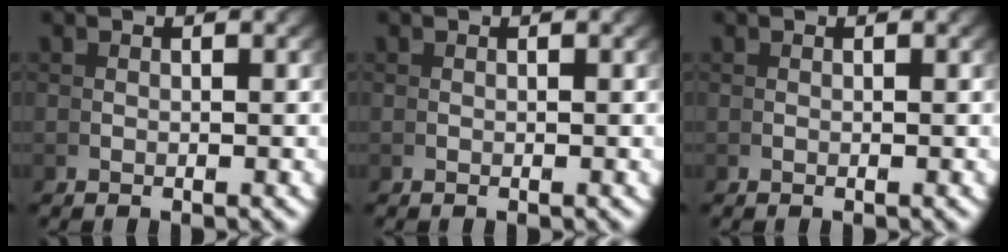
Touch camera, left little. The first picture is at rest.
{"total": 0.0}
{"total": 0.0}